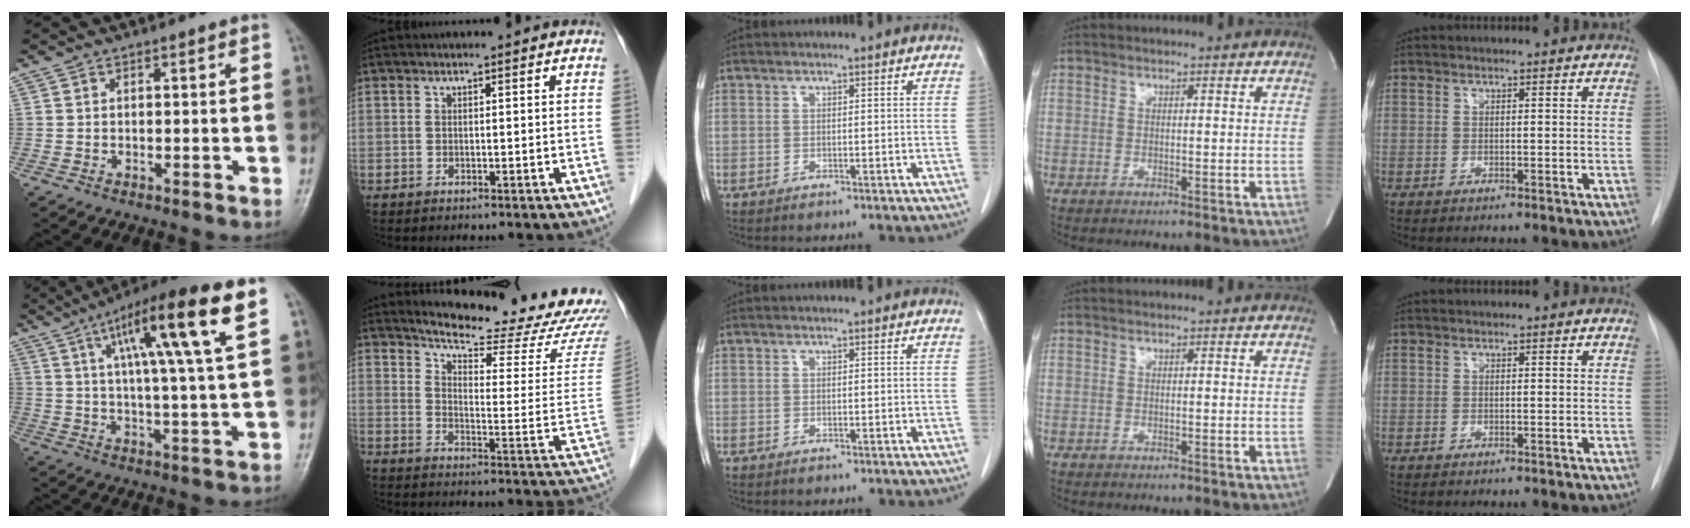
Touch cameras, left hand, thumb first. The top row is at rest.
{"thumb": {"total": 17.9, "force": [7.5, 1.8, 16.1], "torque": [-0.259, -0.006, 0.114]}, "index": {"total": 21.6, "force": [20.6, 1.6, 6.2], "torque": [-0.089, -0.109, 0.249]}}